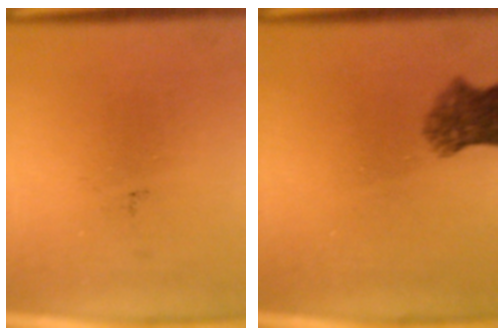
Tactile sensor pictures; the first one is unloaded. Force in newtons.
{"total": 5.3}